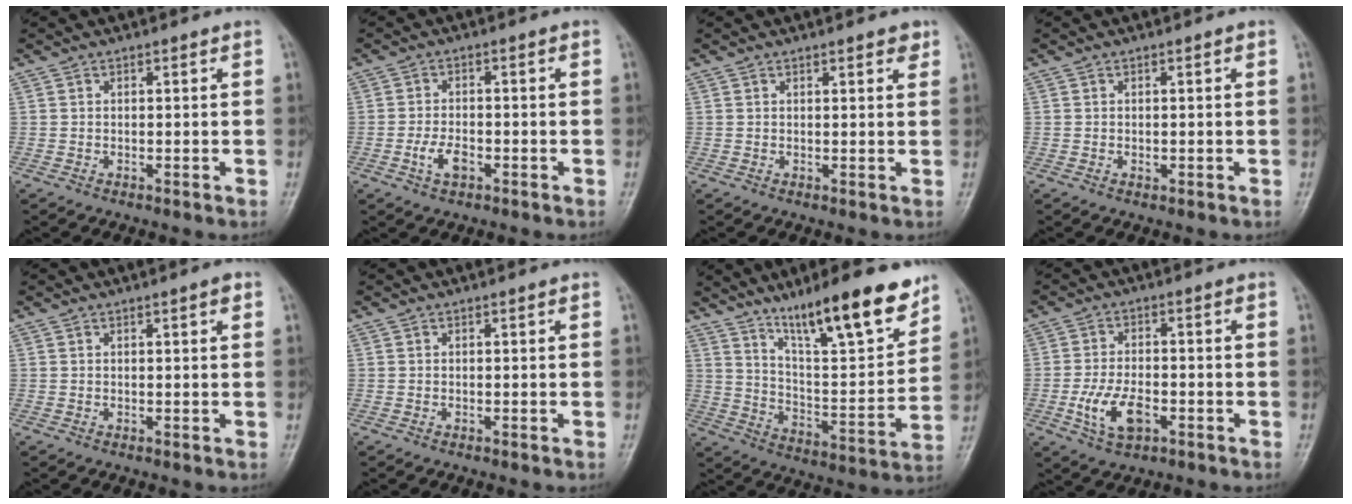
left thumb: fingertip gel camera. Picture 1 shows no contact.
{"total": 4.0, "force": [-1.7, 2.1, 2.9], "torque": [-0.058, 0.011, -0.032]}
{"total": 2.2, "force": [1.5, 0.7, 1.4], "torque": [-0.012, -0.006, 0.017]}
{"total": 1.0, "force": [0.0, 0.6, 0.7], "torque": [-0.008, 0.006, 0.002]}
{"total": 1.3, "force": [0.6, 0.2, 1.1], "torque": [-0.017, 0.000, 0.007]}
{"total": 0.0}
{"total": 19.1, "force": [13.3, 3.9, 13.2], "torque": [-0.174, -0.073, 0.223]}
{"total": 7.8, "force": [-2.7, 4.2, 5.9], "torque": [-0.117, 0.009, -0.049]}